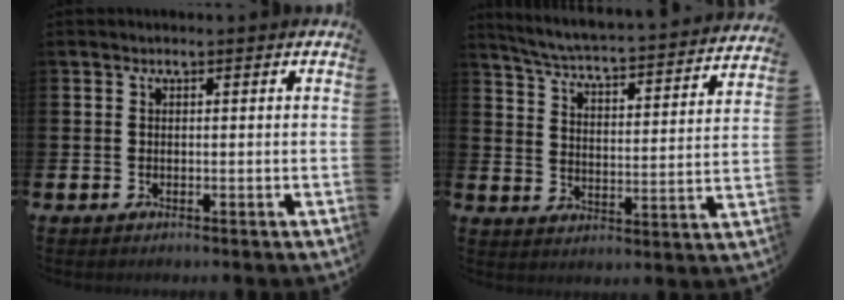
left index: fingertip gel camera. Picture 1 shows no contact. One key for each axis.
{"total": 4.5, "fx": 4.3, "fy": -0.1, "fz": 1.3, "tx": -0.051, "ty": -0.045, "tz": 0.064}